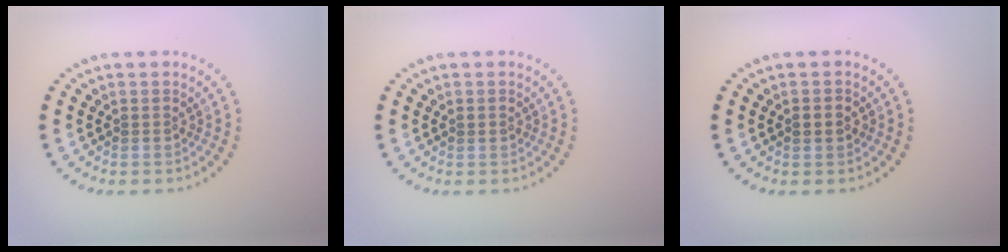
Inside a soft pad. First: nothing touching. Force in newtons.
{"total": 0.7, "press": 0.7, "slide": 0.3}
{"total": 1.8, "press": 1.8, "slide": 0.2}